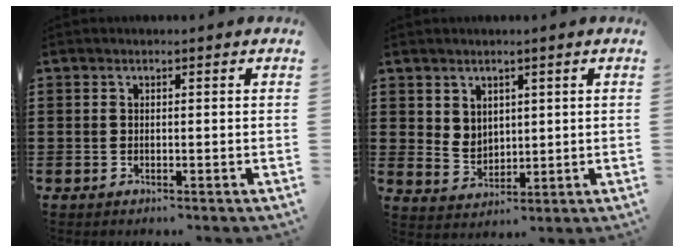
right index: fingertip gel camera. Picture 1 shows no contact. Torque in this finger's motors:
{"motor_torque": [0.67, 0.33, 0.09, 0.03]}